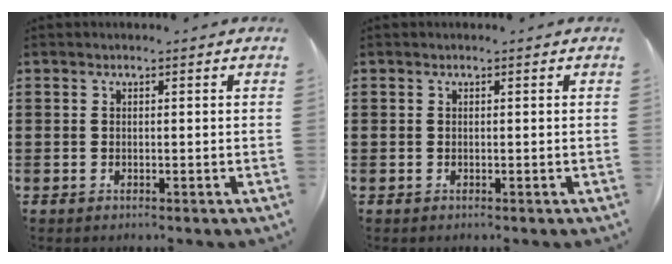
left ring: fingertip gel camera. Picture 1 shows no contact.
{"total": 0.0}